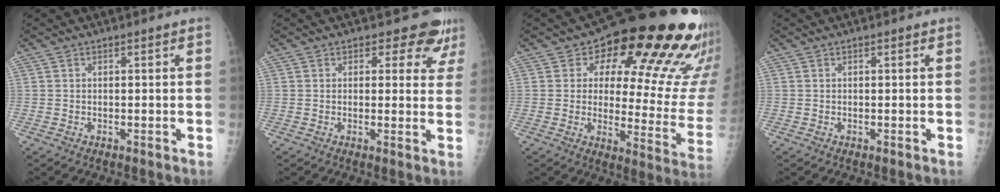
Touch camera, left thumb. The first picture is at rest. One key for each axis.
{"total": 6.3, "fx": 5.1, "fy": 3.5, "fz": 1.3, "tx": 0.027, "ty": -0.025, "tz": 0.040}
{"total": 22.8, "fx": 13.3, "fy": 9.8, "fz": 15.8, "tx": -0.156, "ty": -0.076, "tz": 0.166}
{"total": 0.0}